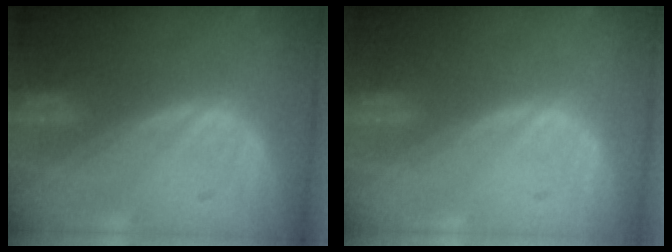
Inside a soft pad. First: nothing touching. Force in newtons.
{"total": 0.0}